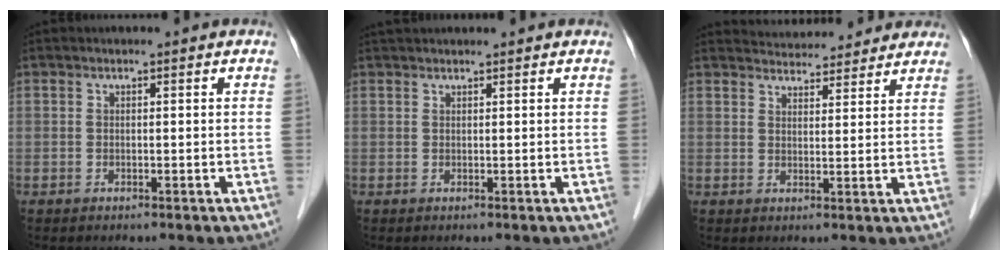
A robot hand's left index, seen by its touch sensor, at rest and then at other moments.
{"total": 3.7, "force": [3.5, 0.2, 1.2], "torque": [-0.012, 0.037, 0.051]}
{"total": 9.8, "force": [9.3, 2.2, 2.0], "torque": [-0.020, 0.020, 0.117]}